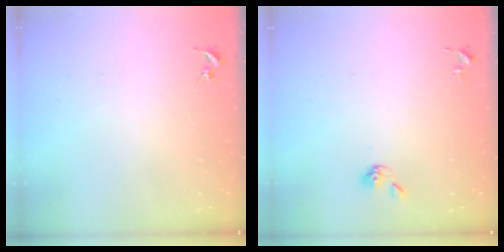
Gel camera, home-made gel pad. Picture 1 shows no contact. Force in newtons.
{"total": 5.2, "press": 5.1, "slide": 0.6}